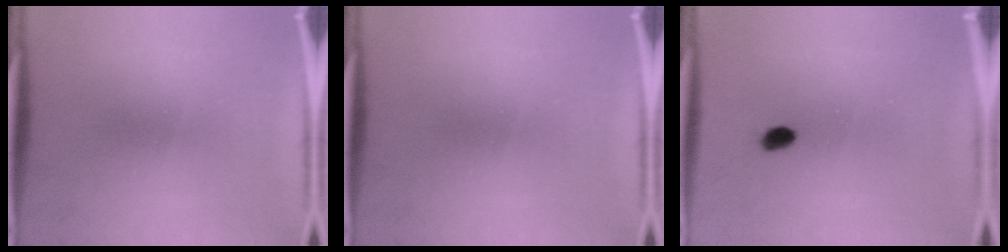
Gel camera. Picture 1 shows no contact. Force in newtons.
{"total": 0.0}
{"total": 1.5}